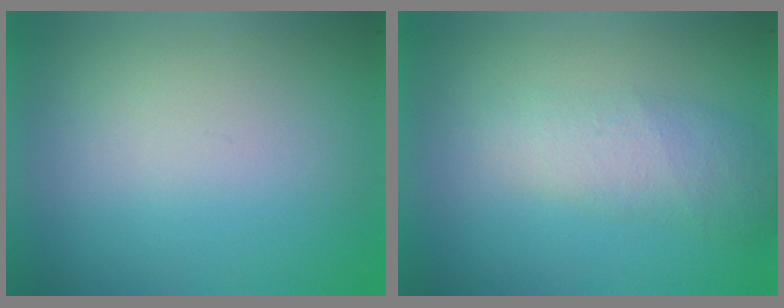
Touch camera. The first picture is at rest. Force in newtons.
{"total": 2.3}